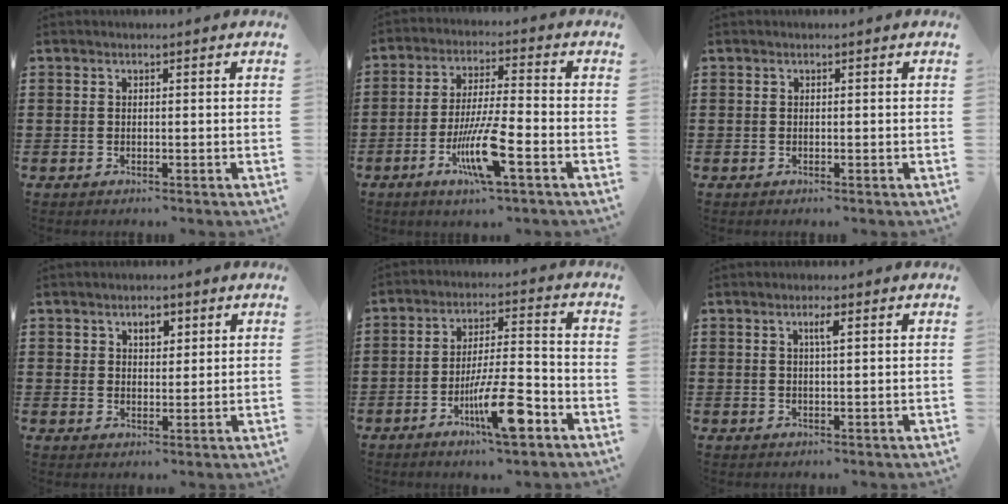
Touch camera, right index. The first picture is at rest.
{"total": 9.9, "force": [-4.4, 1.5, 8.8], "torque": [-0.178, -0.012, -0.083]}
{"total": 0.0}
{"total": 2.7, "force": [1.6, 1.7, 1.3], "torque": [-0.025, 0.005, 0.027]}
{"total": 11.2, "force": [-5.6, 2.7, 9.4], "torque": [-0.170, 0.011, -0.096]}
{"total": 2.0, "force": [0.8, 0.2, 1.8], "torque": [-0.037, 0.003, 0.011]}